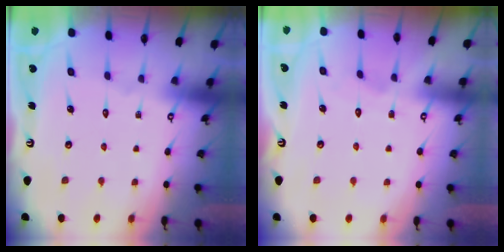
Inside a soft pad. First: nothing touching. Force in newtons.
{"total": 3.4, "press": 3.3, "slide": 0.4}